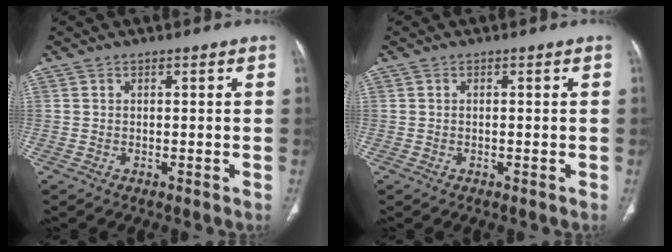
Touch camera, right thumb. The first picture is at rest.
{"total": 0.0}